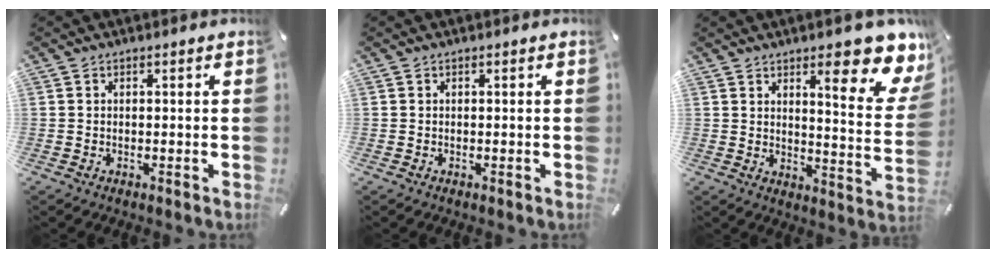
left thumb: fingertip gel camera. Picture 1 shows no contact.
{"total": 0.0}
{"total": 14.8, "force": [9.2, 3.8, 11.0], "torque": [-0.138, -0.068, 0.144]}